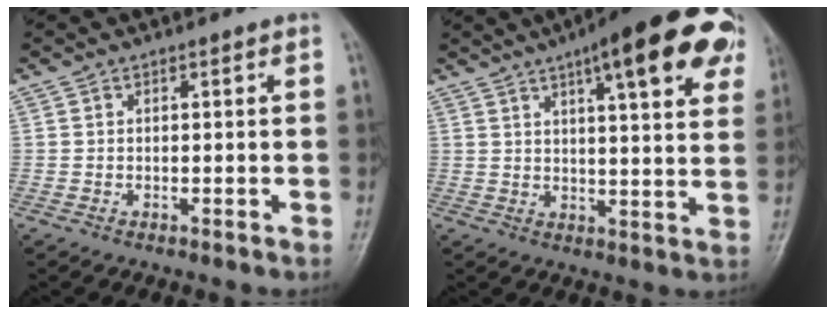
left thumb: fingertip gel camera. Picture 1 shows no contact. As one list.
[{"total": 19.9, "force": [10.3, 5.2, 16.3], "torque": [-0.201, -0.010, 0.127]}]